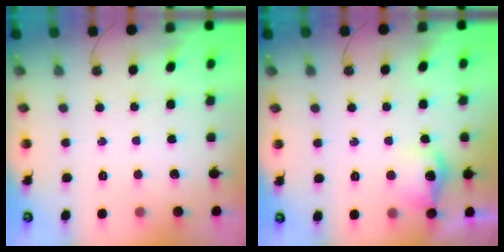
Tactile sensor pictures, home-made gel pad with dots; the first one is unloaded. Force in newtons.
{"total": 11.4, "press": 11.4, "slide": 0.9}